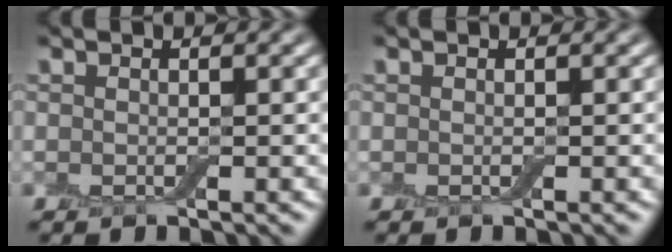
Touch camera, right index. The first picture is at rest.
{"total": 0.0}